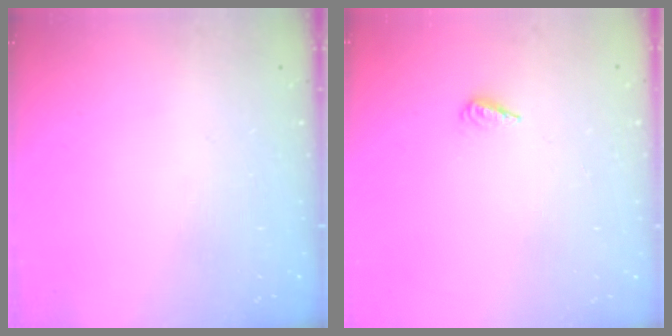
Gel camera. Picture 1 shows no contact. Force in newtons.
{"total": 2.1, "press": 1.9, "slide": 0.8}